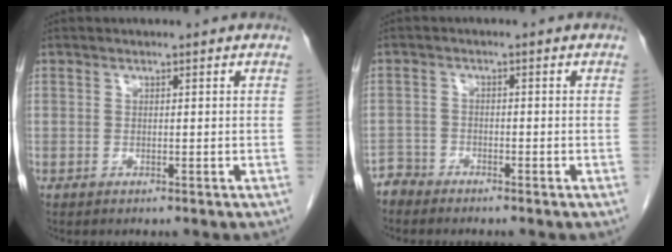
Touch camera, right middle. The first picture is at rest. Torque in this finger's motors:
{"motor_torque": [-0.06, -0.06, -0.09, -0.02]}